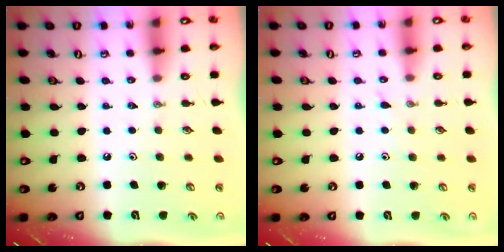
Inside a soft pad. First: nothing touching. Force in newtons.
{"total": 5.5, "press": 5.5, "slide": 0.4}